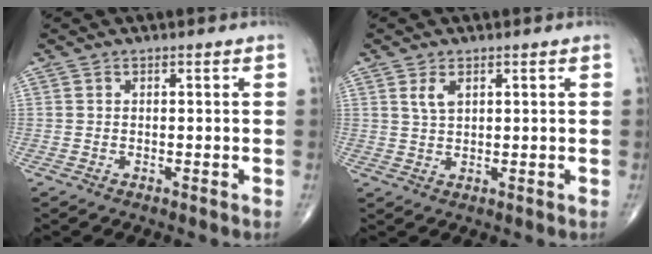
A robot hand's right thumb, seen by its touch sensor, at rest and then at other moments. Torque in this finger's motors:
{"motor_torque": [0.04, 0.06, 0.42, 0.32, 0.05]}